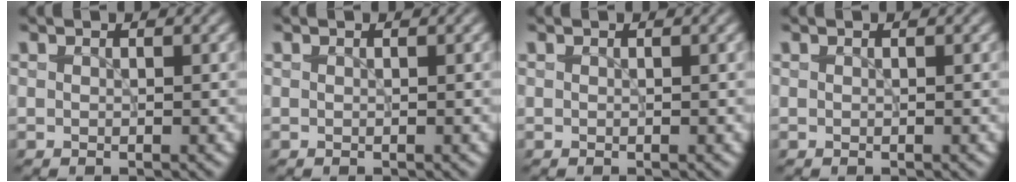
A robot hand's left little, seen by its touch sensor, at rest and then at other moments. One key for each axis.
{"total": 0.0}
{"total": 0.0}
{"total": 0.0}